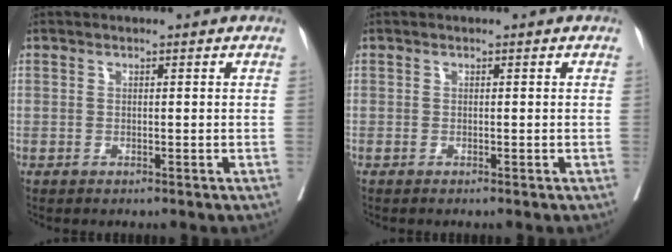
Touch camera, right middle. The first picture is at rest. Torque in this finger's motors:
{"motor_torque": [-0.05, -0.35, 0.02, 0.00]}